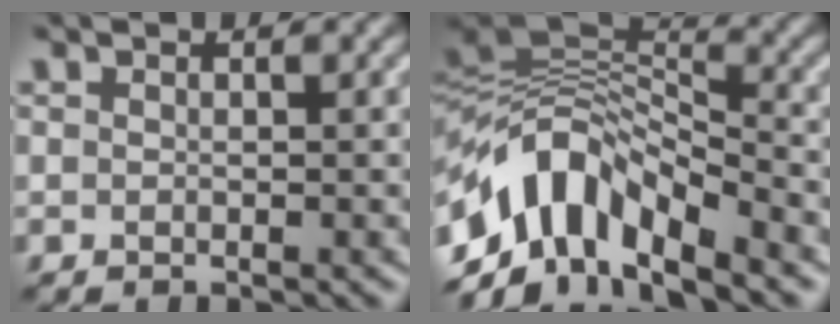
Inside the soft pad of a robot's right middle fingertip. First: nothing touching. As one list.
[{"total": 9.9, "force": [-5.3, 4.8, 6.9], "torque": [-0.110, 0.015, -0.108]}]